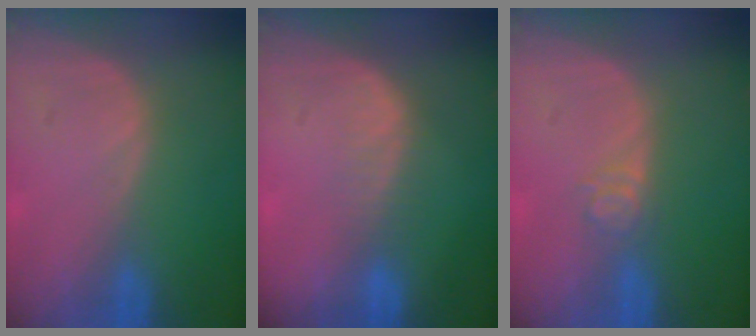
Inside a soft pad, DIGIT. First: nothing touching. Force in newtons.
{"total": 2.7, "press": 2.3, "slide": 1.5}
{"total": 3.0, "press": 2.5, "slide": 1.7}